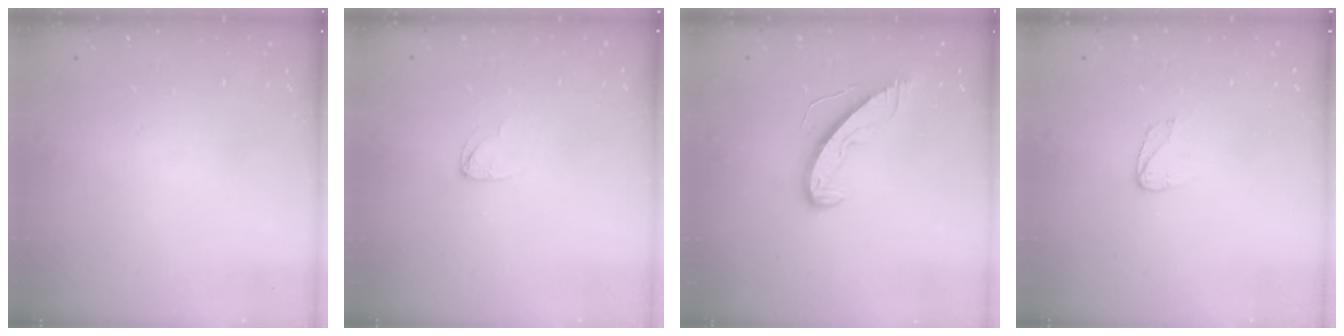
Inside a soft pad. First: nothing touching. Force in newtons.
{"total": 2.9, "press": 2.9, "slide": 0.2}
{"total": 9.2, "press": 9.1, "slide": 1.3}
{"total": 4.0, "press": 4.0, "slide": 0.4}